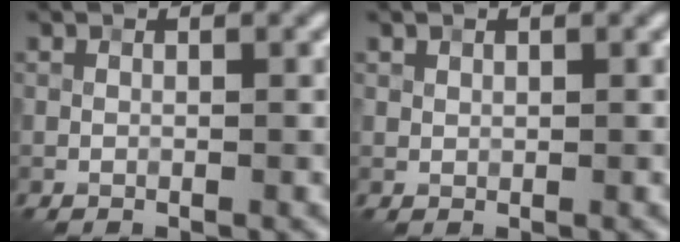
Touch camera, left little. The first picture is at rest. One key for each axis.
{"total": 0.6, "fx": 0.4, "fy": 0.4, "fz": 0.1, "tx": -0.001, "ty": 0.000, "tz": 0.009}